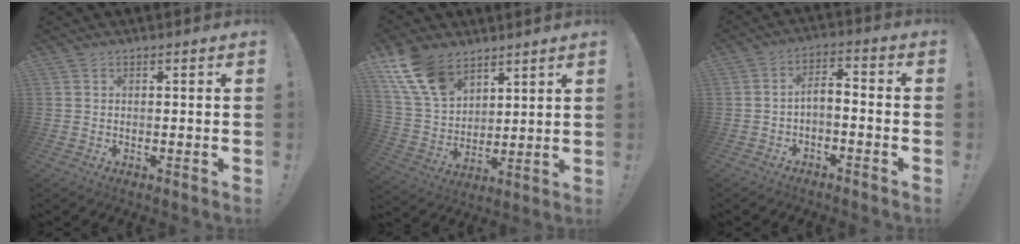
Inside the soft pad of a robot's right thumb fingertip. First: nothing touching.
{"total": 14.9, "force": [9.7, 8.6, 7.4], "torque": [-0.162, -0.046, 0.189]}
{"total": 4.4, "force": [-2.8, 1.6, 3.1], "torque": [-0.063, 0.006, -0.052]}